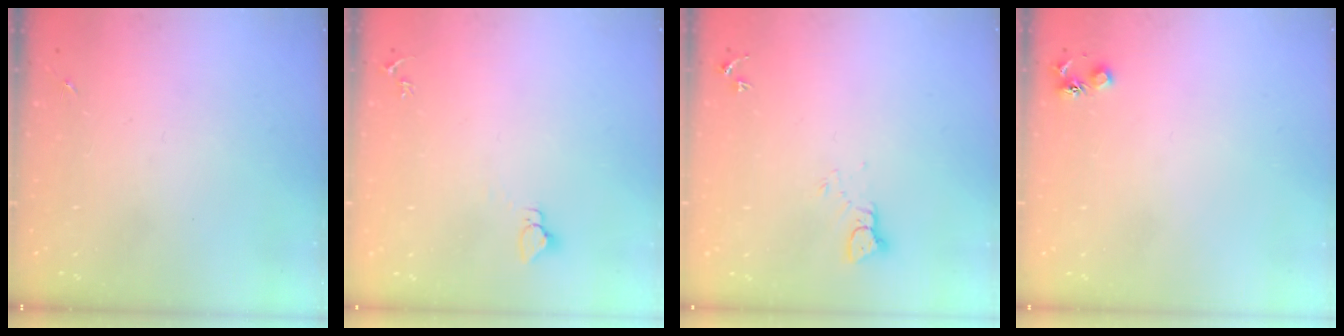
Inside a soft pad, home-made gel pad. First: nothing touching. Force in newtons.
{"total": 2.9, "press": 2.9, "slide": 0.1}
{"total": 3.1, "press": 3.1, "slide": 0.1}
{"total": 4.5, "press": 4.5, "slide": 0.6}